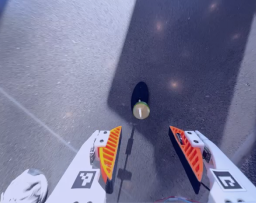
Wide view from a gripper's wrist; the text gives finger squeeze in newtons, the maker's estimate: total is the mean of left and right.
{"total": 0.0}